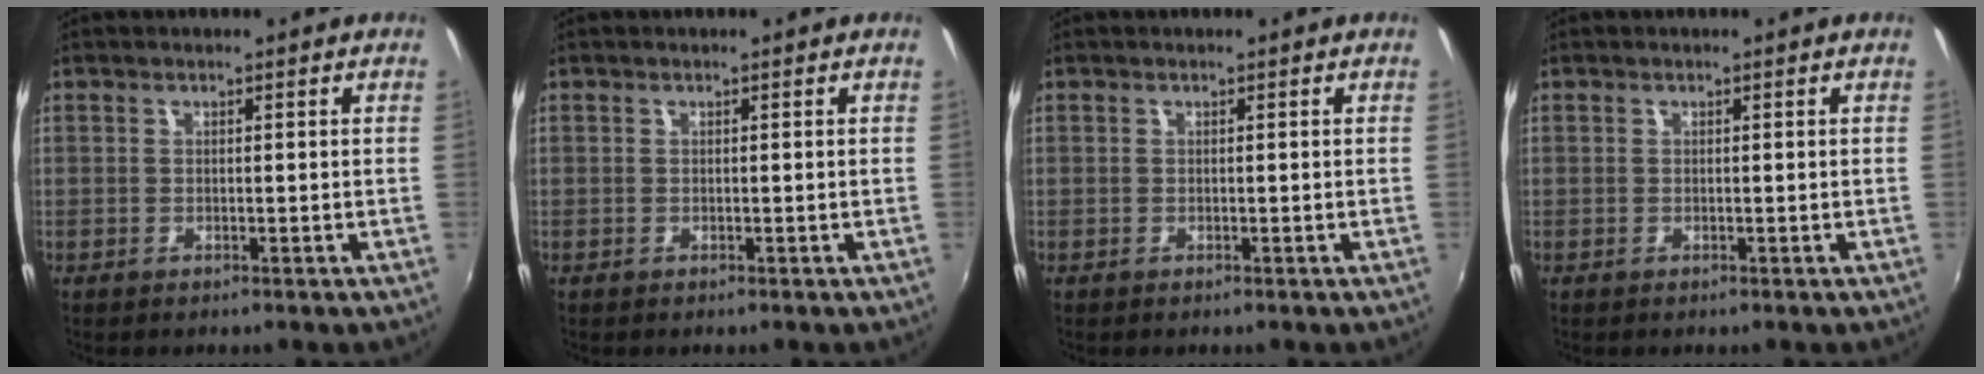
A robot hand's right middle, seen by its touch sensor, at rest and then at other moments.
{"total": 0.0}
{"total": 0.0}
{"total": 0.0}